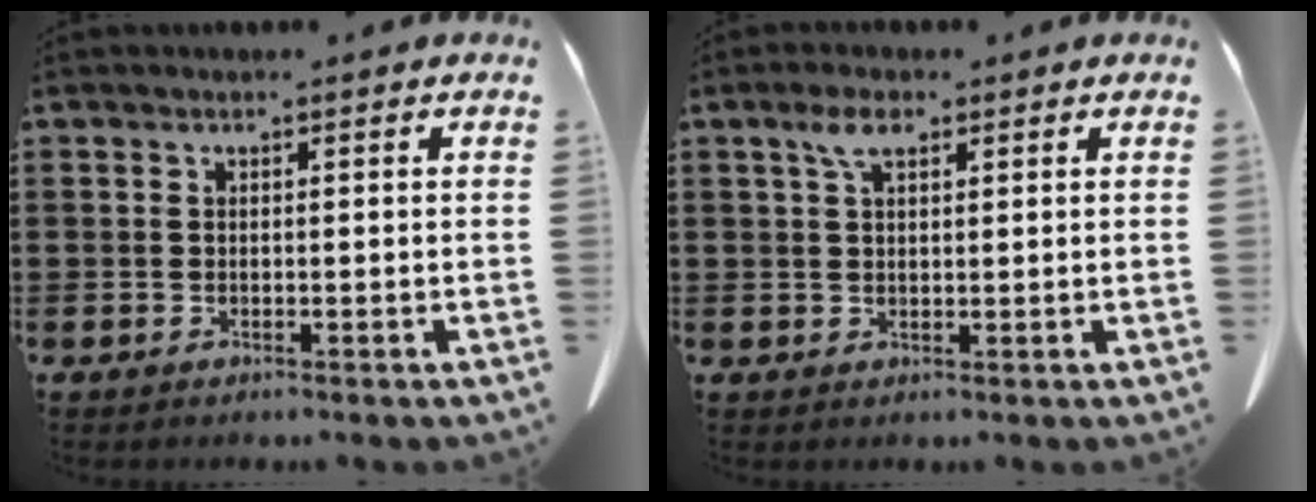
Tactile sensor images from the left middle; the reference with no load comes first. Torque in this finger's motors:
{"motor_torque": [0.99, 1.15, 0.03, 0.02]}